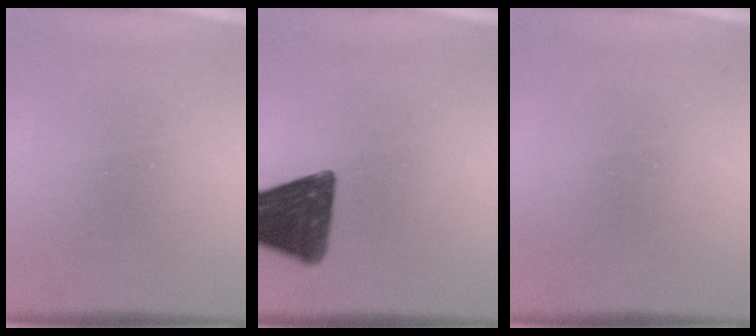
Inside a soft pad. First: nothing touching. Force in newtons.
{"total": 15.2}
{"total": 1.6}